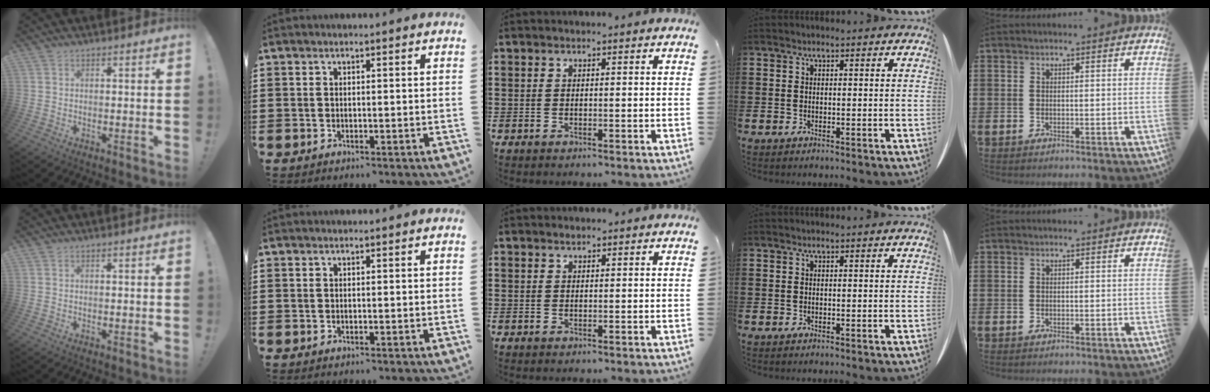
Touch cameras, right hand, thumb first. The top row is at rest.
{"middle": {"total": 0.6, "force": [0.5, 0.3, -0.1], "torque": [-0.001, -0.001, 0.010]}}